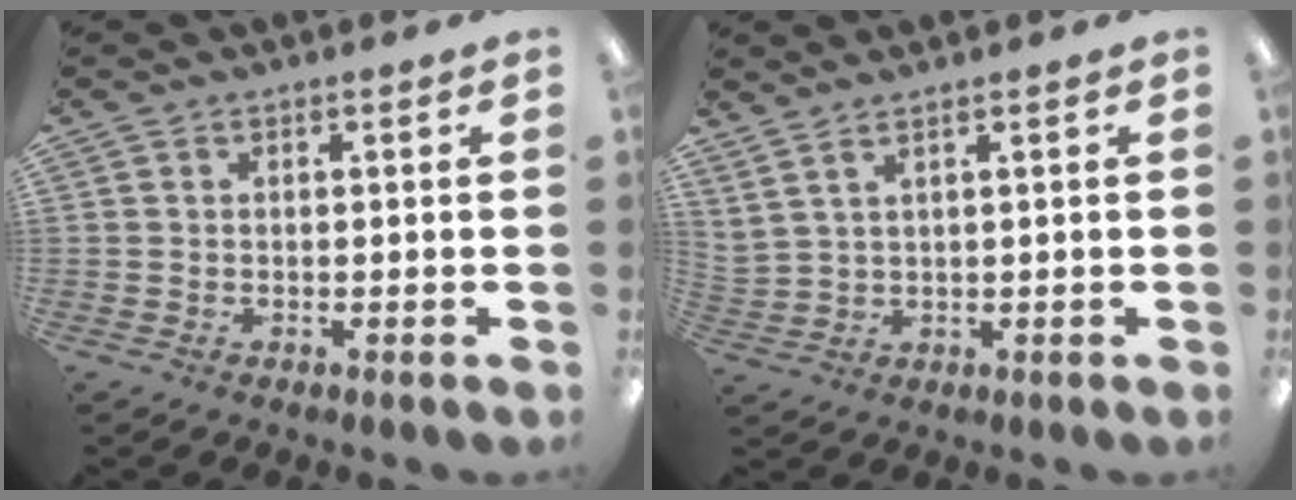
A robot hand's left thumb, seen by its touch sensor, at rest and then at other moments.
{"total": 2.5, "force": [2.1, 0.5, 1.3], "torque": [-0.030, -0.012, 0.039]}